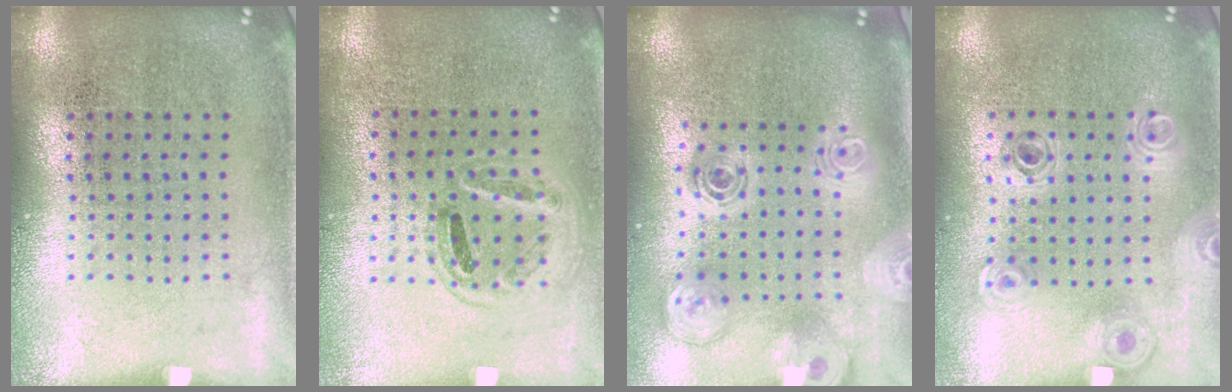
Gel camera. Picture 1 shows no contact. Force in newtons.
{"total": 0.9, "press": 0.8, "slide": 0.4}
{"total": 2.8, "press": 1.9, "slide": 2.0}
{"total": 0.5, "press": 0.5, "slide": 0.1}